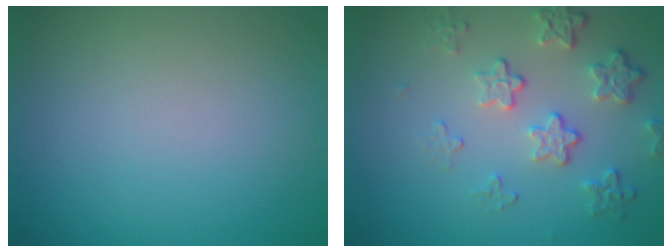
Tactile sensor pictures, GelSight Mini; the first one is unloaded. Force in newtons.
{"total": 4.2, "press": 3.1, "slide": 2.8}